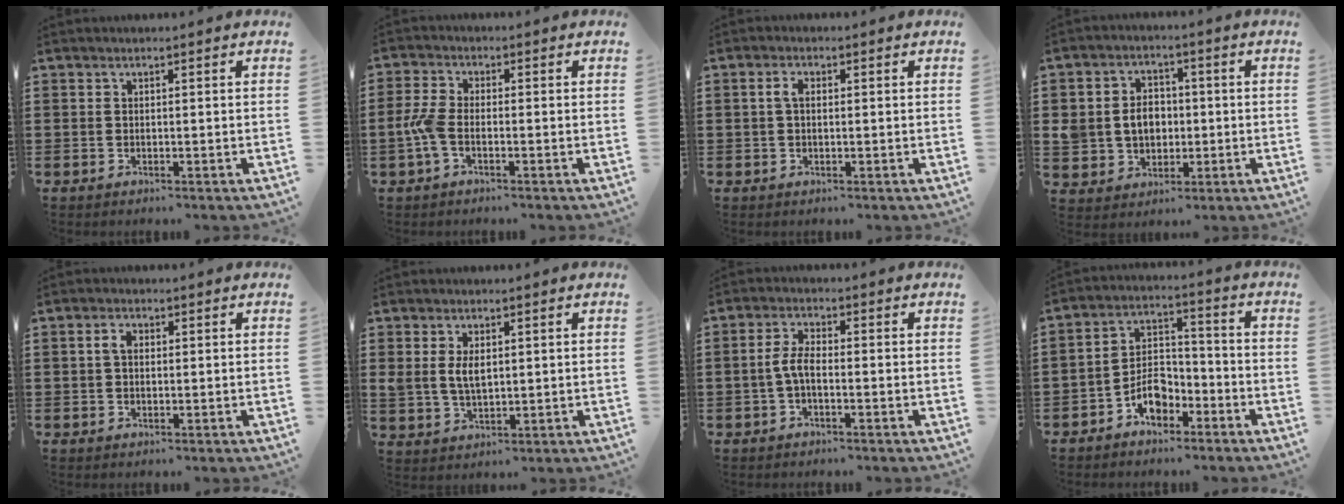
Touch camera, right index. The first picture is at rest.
{"total": 4.2, "force": [-1.2, 1.7, 3.6], "torque": [-0.100, -0.008, -0.032]}
{"total": 2.0, "force": [0.2, 1.0, 1.8], "torque": [-0.044, 0.003, -0.001]}
{"total": 6.3, "force": [0.1, 5.4, 3.3], "torque": [-0.087, 0.016, 0.001]}
{"total": 2.1, "force": [0.3, 1.3, 1.6], "torque": [-0.041, 0.005, 0.001]}
{"total": 4.0, "force": [0.9, 2.2, 3.3], "torque": [-0.070, 0.006, 0.016]}
{"total": 3.7, "force": [-1.0, 1.2, 3.3], "torque": [-0.081, -0.002, -0.026]}
{"total": 6.3, "force": [-3.9, 3.7, 3.3], "torque": [-0.071, 0.016, -0.075]}